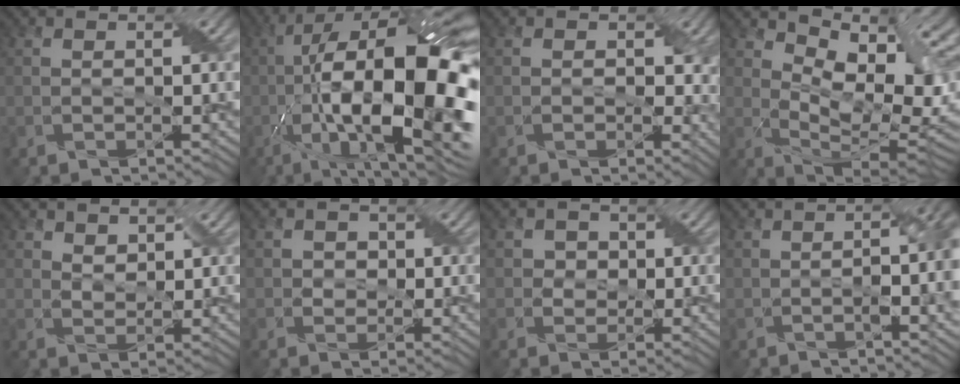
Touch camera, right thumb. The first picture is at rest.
{"total": 22.5, "force": [-3.9, 8.7, 20.3], "torque": [-0.332, -0.002, -0.065]}
{"total": 4.0, "force": [0.1, 3.0, 2.6], "torque": [-0.028, -0.009, 0.004]}
{"total": 13.3, "force": [3.5, 6.7, 10.9], "torque": [-0.173, -0.001, 0.063]}
{"total": 2.9, "force": [2.0, 1.7, 1.2], "torque": [-0.032, -0.003, 0.036]}
{"total": 2.1, "force": [0.3, 1.9, 0.6], "torque": [-0.015, -0.001, -0.002]}
{"total": 2.8, "force": [0.7, 2.5, 0.9], "torque": [-0.025, -0.002, 0.004]}
{"total": 6.6, "force": [-0.9, 2.3, 6.1], "torque": [-0.091, -0.007, -0.011]}